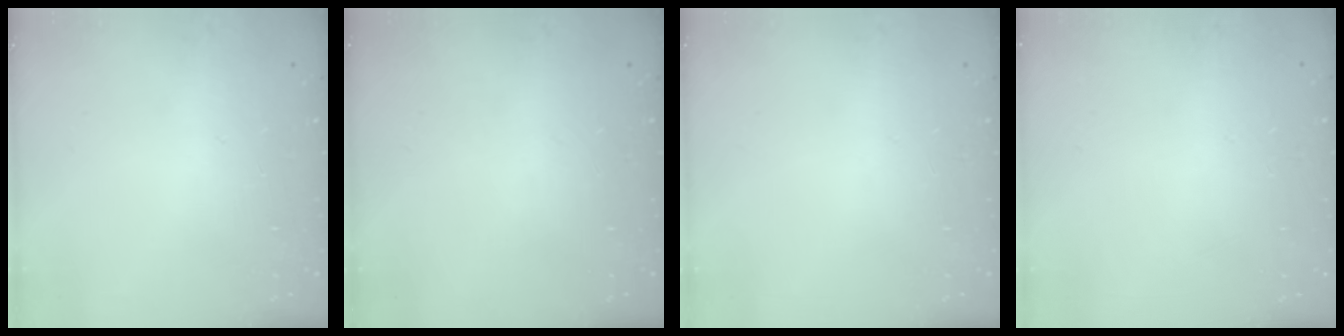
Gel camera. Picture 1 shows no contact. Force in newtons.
{"total": 0.0}
{"total": 0.0}
{"total": 0.0}